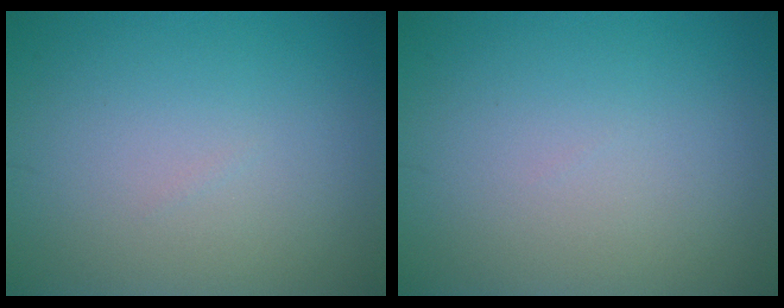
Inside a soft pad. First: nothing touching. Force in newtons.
{"total": 0.0}